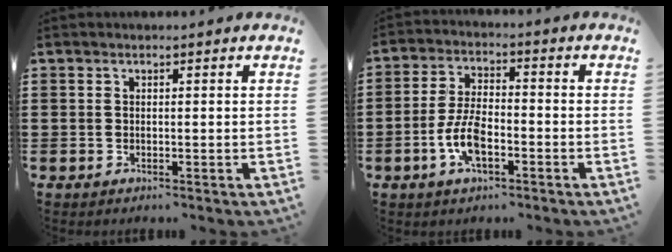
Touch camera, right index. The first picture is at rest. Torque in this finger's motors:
{"motor_torque": [2.14, 0.00, 0.82, 0.21]}